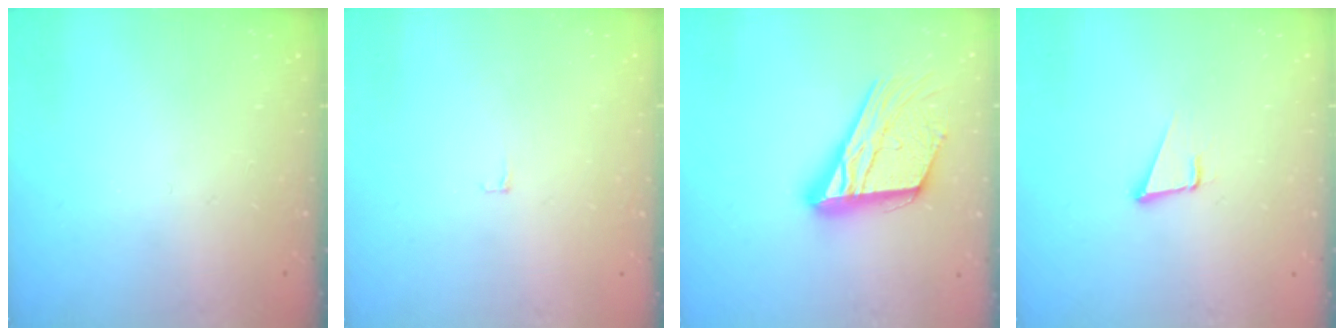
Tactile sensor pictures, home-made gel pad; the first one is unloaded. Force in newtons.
{"total": 2.4, "press": 2.4, "slide": 0.2}
{"total": 19.3, "press": 19.2, "slide": 1.8}
{"total": 3.4, "press": 2.6, "slide": 2.2}